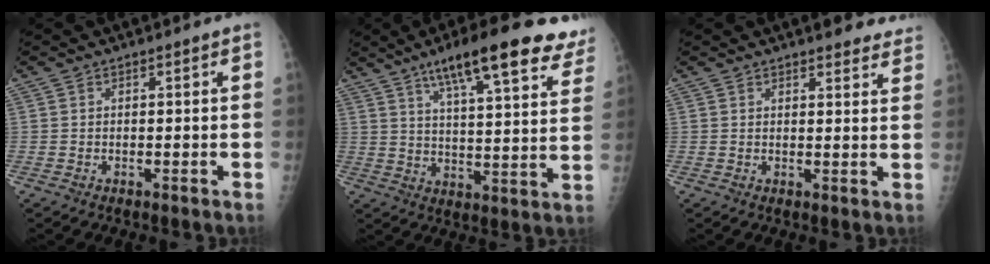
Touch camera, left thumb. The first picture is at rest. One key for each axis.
{"total": 21.9, "fx": 15.1, "fy": 4.9, "fz": 15.1, "tx": -0.186, "ty": -0.035, "tz": 0.206}
{"total": 8.3, "fx": 7.4, "fy": 2.2, "fz": 3.2, "tx": -0.003, "ty": -0.028, "tz": 0.071}